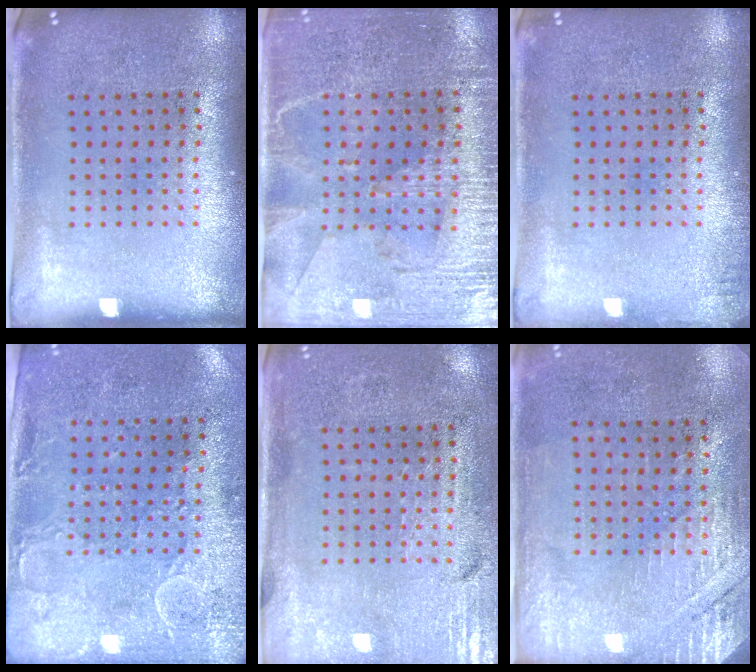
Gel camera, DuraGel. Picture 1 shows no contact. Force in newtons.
{"total": 3.4, "press": 3.0, "slide": 1.5}
{"total": 0.9, "press": 0.9, "slide": 0.2}
{"total": 3.0, "press": 2.3, "slide": 1.9}
{"total": 3.4, "press": 2.9, "slide": 1.7}
{"total": 2.8, "press": 2.6, "slide": 1.0}